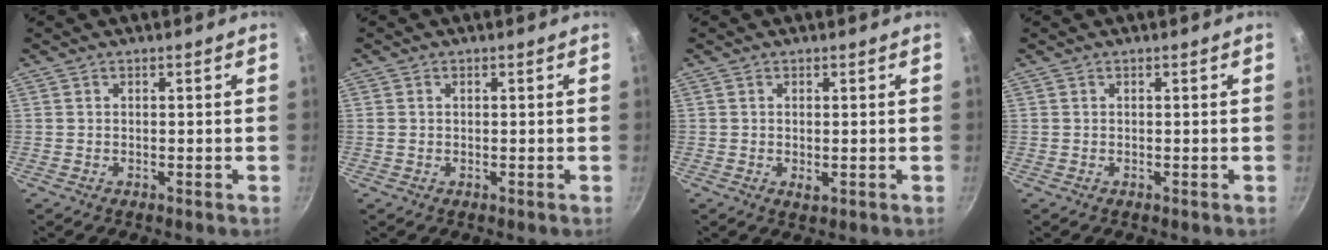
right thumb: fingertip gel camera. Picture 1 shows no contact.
{"total": 1.0, "force": [0.1, 0.8, 0.6], "torque": [-0.010, 0.003, 0.002]}
{"total": 1.5, "force": [-0.1, 0.7, 1.3], "torque": [-0.023, -0.004, 0.001]}
{"total": 0.0}